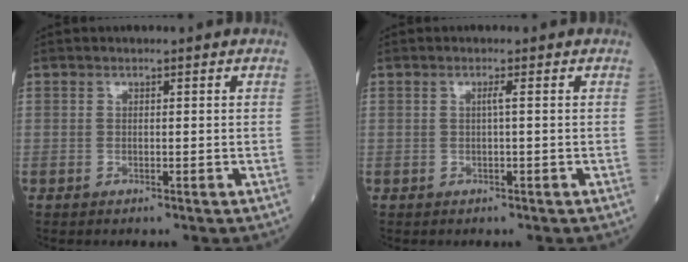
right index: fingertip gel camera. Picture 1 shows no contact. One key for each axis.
{"total": 0.8, "fx": 0.0, "fy": -0.2, "fz": 0.8, "tx": -0.013, "ty": 0.001, "tz": 0.000}